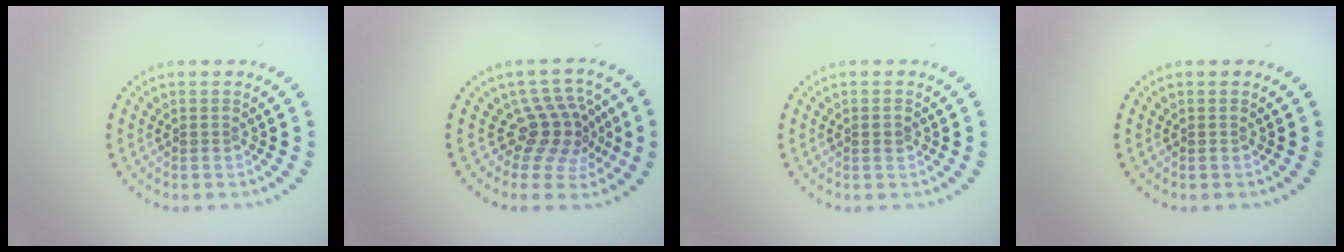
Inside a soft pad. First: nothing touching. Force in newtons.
{"total": 4.0, "press": 2.8, "slide": 2.8}
{"total": 1.1, "press": 1.1, "slide": 0.2}
{"total": 0.0}